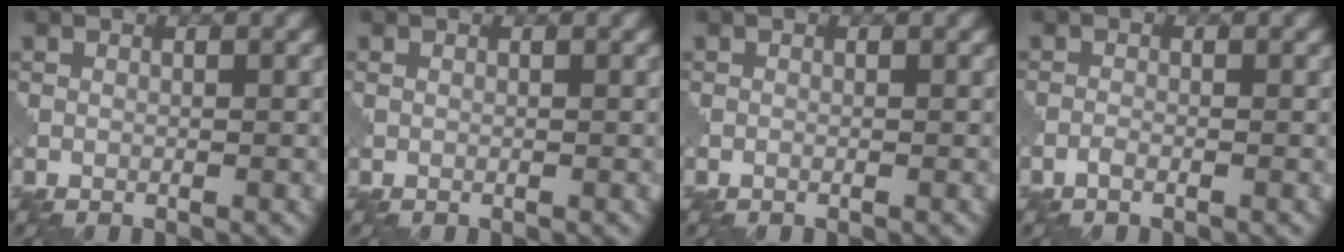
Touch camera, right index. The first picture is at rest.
{"total": 0.6, "force": [0.2, 0.4, 0.4], "torque": [-0.009, 0.003, 0.007]}
{"total": 0.0}
{"total": 0.7, "force": [-0.5, 0.1, 0.5], "torque": [-0.011, 0.001, -0.014]}